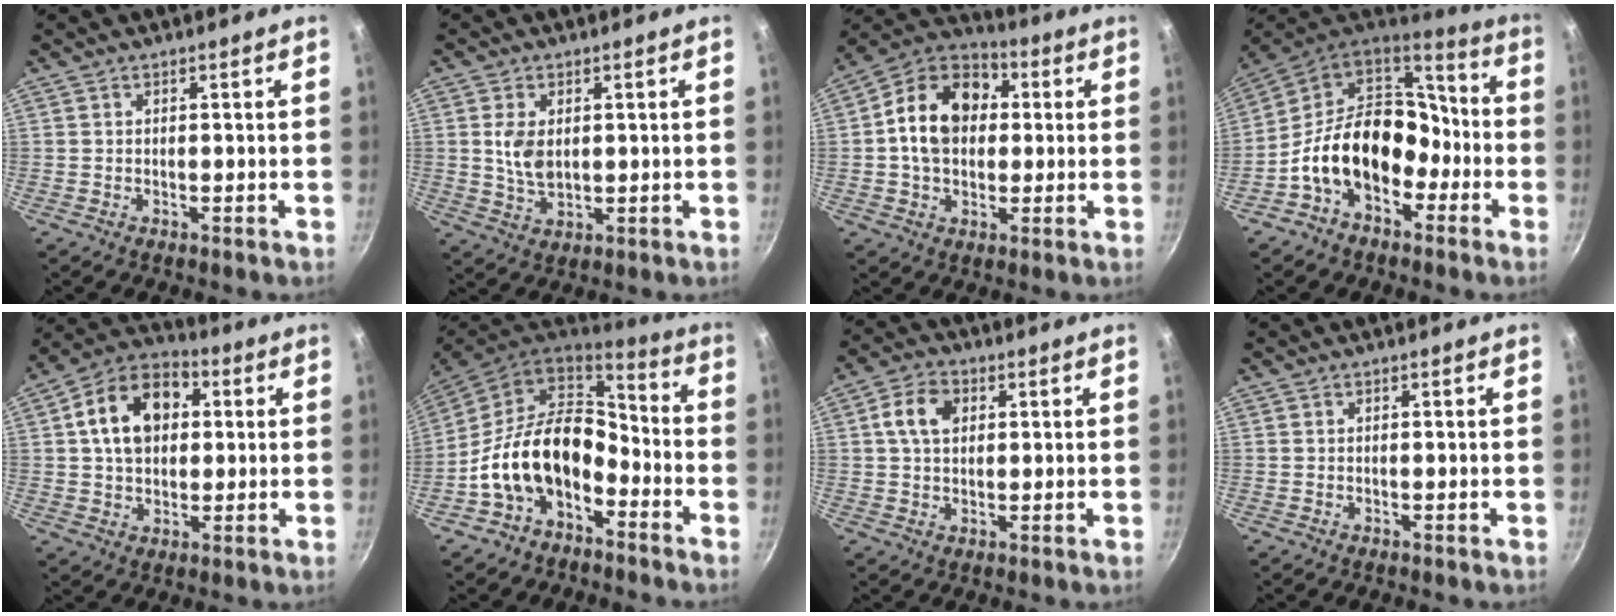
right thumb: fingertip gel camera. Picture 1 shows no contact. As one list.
[{"total": 8.3, "force": [1.4, 4.9, 6.6], "torque": [-0.127, -0.016, 0.034]}, {"total": 15.5, "force": [1.7, 11.7, 10.0], "torque": [-0.144, 0.027, 0.010]}, {"total": 19.1, "force": [-5.1, 13.5, 12.6], "torque": [-0.170, 0.073, -0.097]}, {"total": 14.5, "force": [3.0, 10.4, 9.7], "torque": [-0.136, 0.022, 0.035]}, {"total": 16.5, "force": [-5.2, 10.8, 11.3], "torque": [-0.170, 0.065, -0.103]}, {"total": 7.0, "force": [1.9, 4.8, 4.7], "torque": [-0.073, 0.011, 0.026]}, {"total": 0.0}]